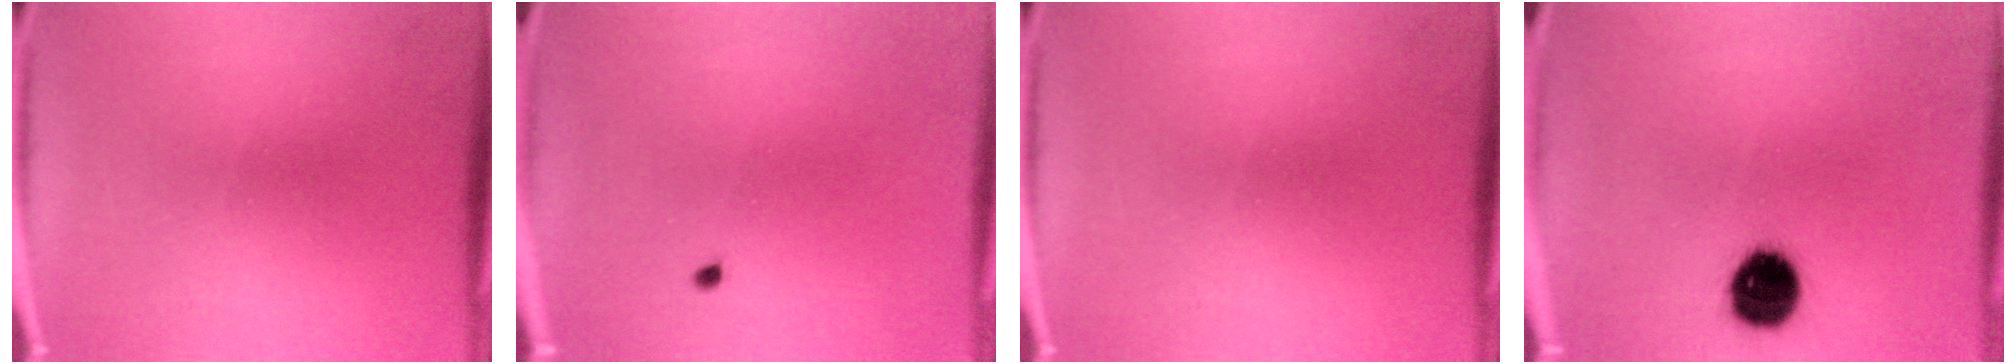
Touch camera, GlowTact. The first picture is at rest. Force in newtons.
{"total": 0.5}
{"total": 0.0}
{"total": 10.6}